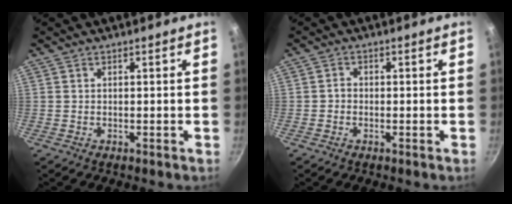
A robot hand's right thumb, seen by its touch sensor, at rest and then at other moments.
{"total": 1.3, "force": [-0.5, 1.1, 0.5], "torque": [-0.003, 0.005, -0.012]}